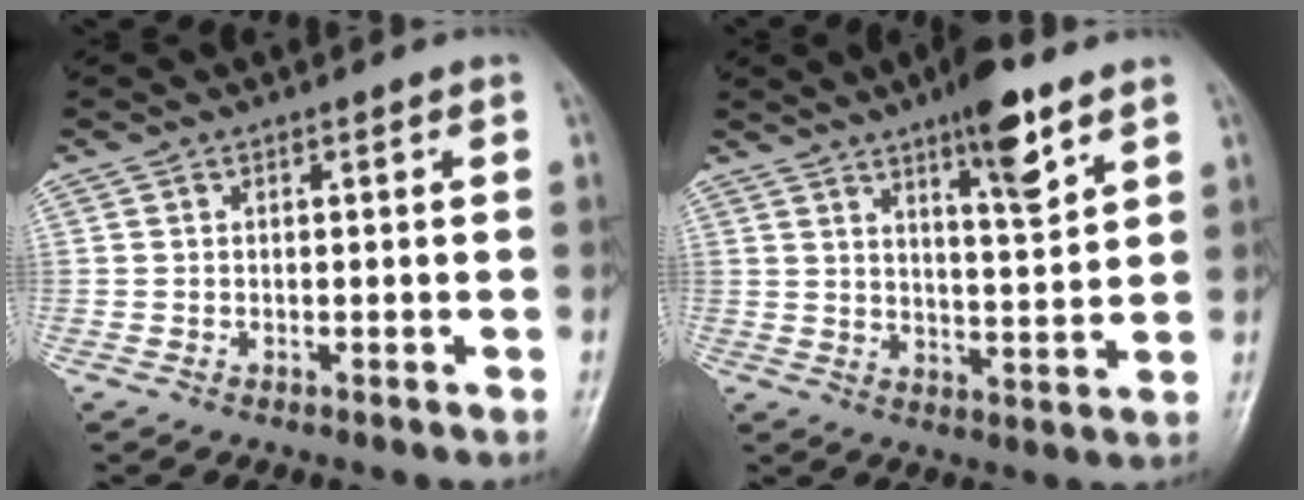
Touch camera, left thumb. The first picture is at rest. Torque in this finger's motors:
{"motor_torque": [1.67, 0.40, 1.13, -1.11, 0.04]}